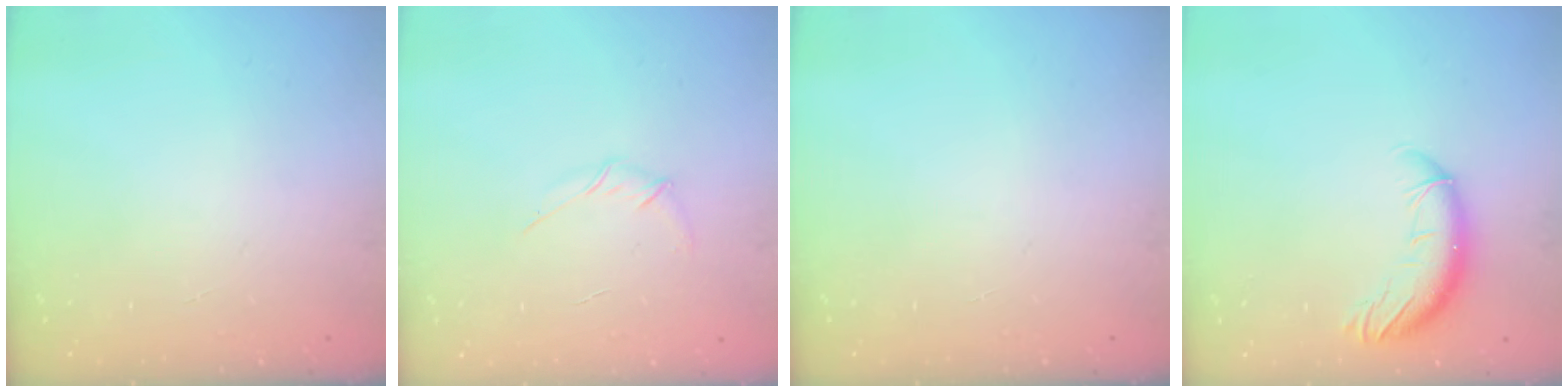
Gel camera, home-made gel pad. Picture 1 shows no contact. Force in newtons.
{"total": 4.5, "press": 4.3, "slide": 1.3}
{"total": 0.0}
{"total": 10.2, "press": 10.0, "slide": 2.0}